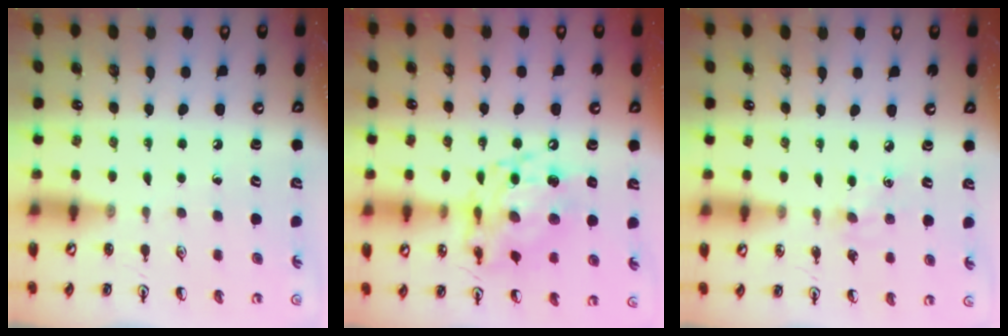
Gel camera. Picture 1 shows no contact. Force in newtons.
{"total": 12.5, "press": 12.4, "slide": 1.1}
{"total": 6.6, "press": 6.6, "slide": 0.8}